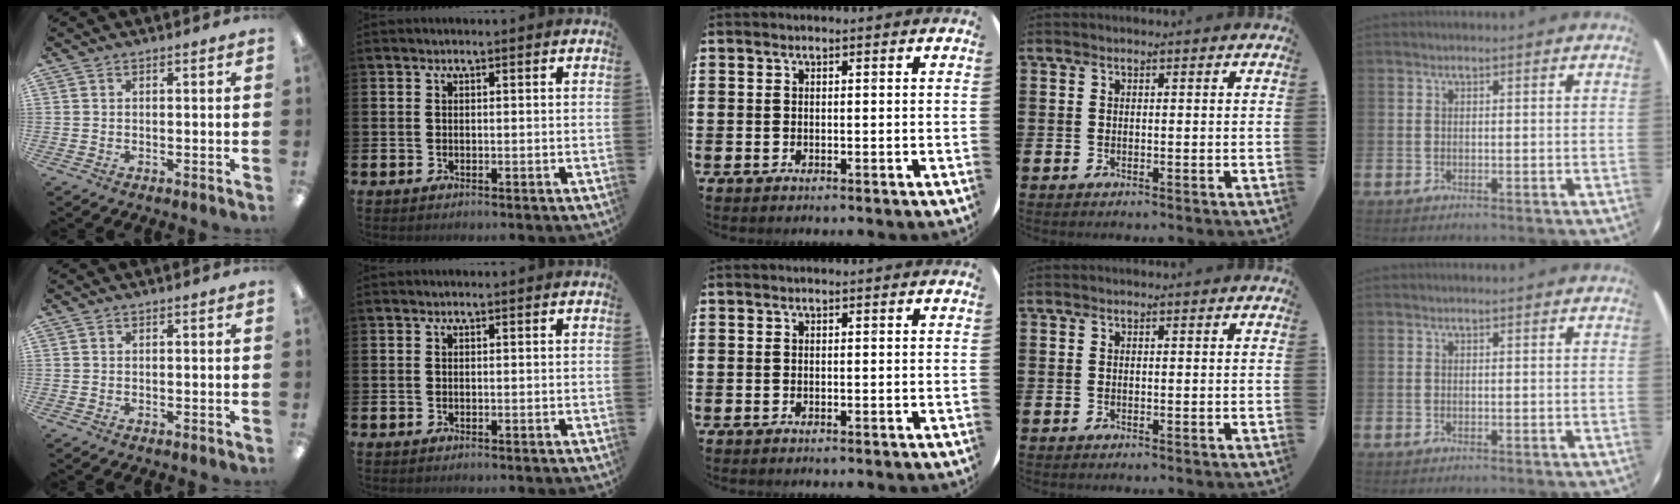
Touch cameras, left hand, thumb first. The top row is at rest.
{}